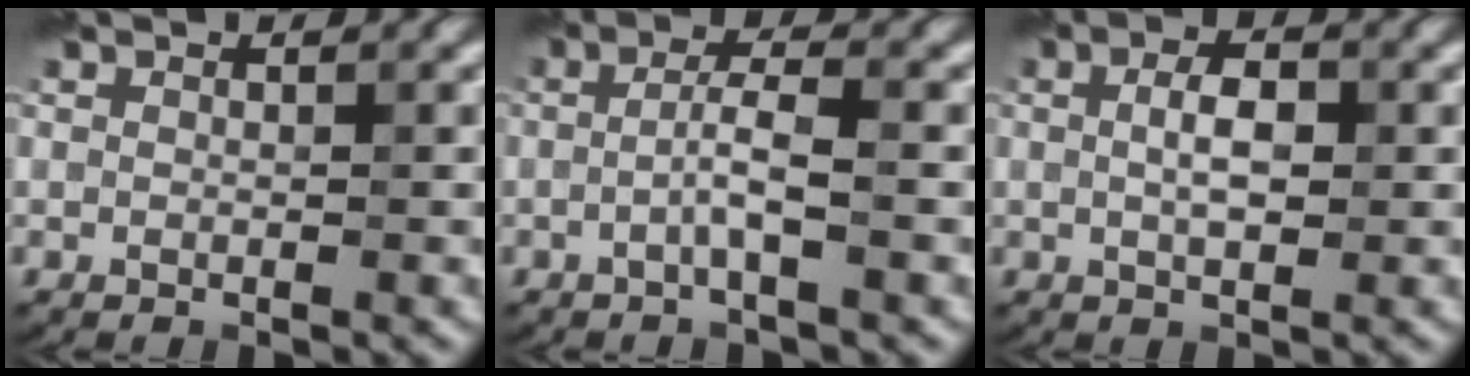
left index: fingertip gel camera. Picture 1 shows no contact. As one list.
[{"total": 2.2, "force": [-0.7, -0.1, 2.0], "torque": [-0.039, 0.012, -0.018]}, {"total": 2.5, "force": [0.3, 1.0, 2.3], "torque": [-0.045, 0.001, 0.003]}]